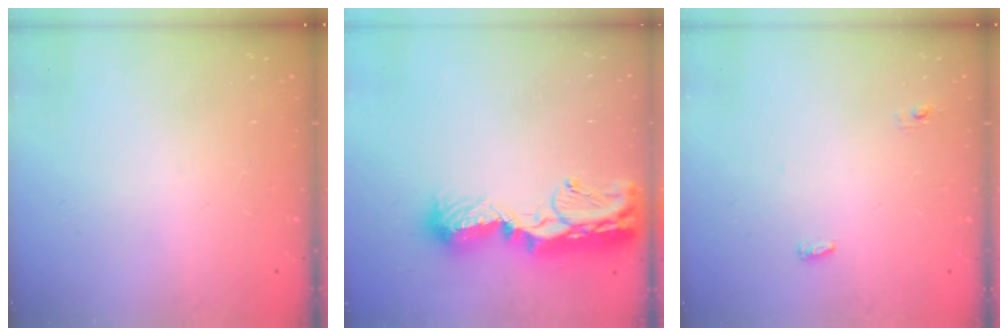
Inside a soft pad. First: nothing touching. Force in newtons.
{"total": 15.0, "press": 15.0, "slide": 1.2}
{"total": 3.5, "press": 3.4, "slide": 0.9}